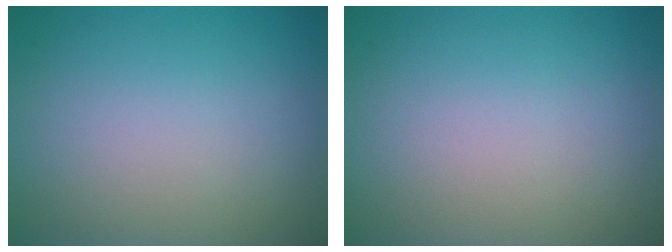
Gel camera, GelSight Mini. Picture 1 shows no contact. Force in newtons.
{"total": 0.0}